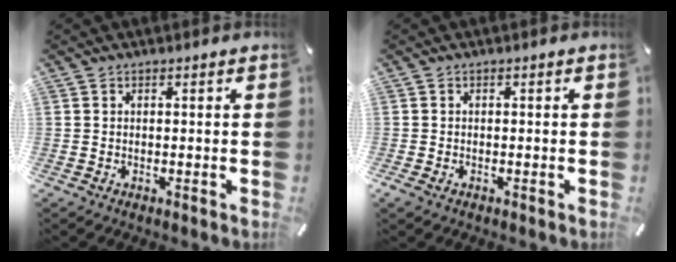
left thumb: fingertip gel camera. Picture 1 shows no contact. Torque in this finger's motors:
{"motor_torque": [0.03, 0.72, 0.12, 0.02, 0.00]}